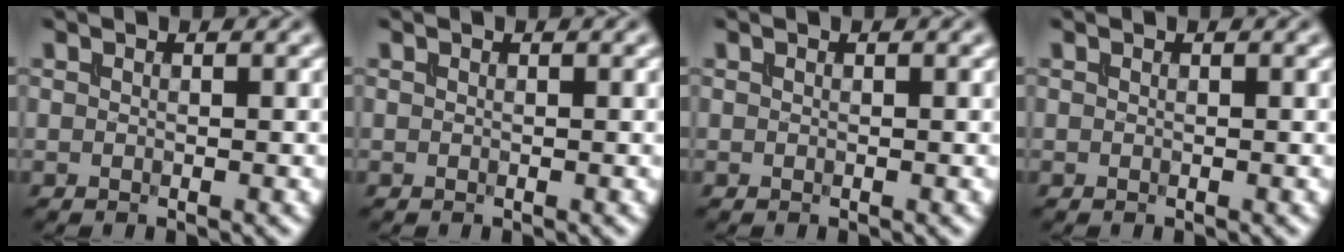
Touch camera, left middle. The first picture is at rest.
{"total": 0.0}
{"total": 0.0}
{"total": 0.0}